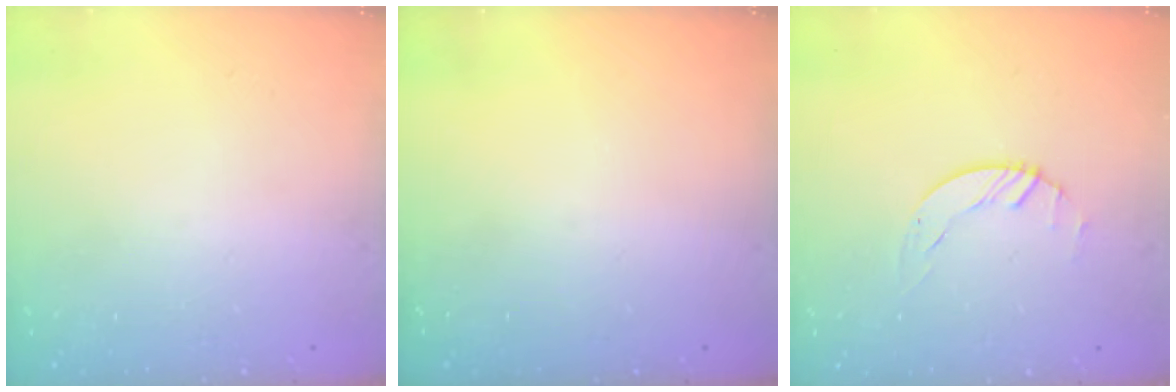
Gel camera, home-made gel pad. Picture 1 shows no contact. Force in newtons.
{"total": 0.0}
{"total": 1.7, "press": 1.7, "slide": 0.1}